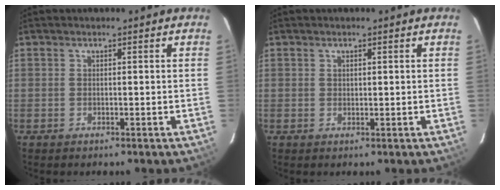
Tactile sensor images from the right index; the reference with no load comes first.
{"total": 0.7, "force": [0.4, 0.5, 0.3], "torque": [-0.004, 0.002, 0.008]}